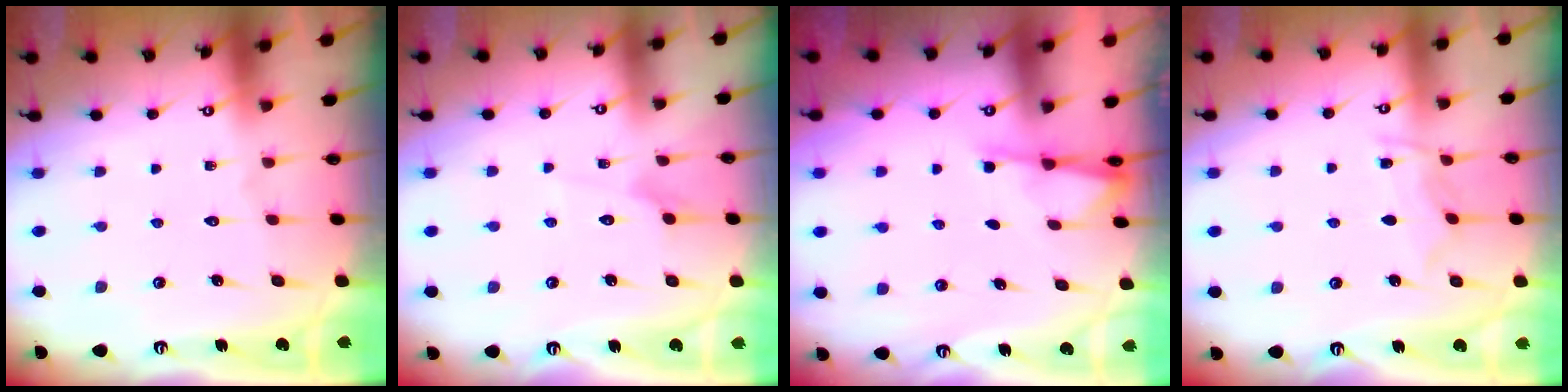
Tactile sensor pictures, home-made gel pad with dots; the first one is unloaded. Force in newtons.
{"total": 2.7, "press": 2.7, "slide": 0.3}
{"total": 1.8, "press": 1.7, "slide": 0.4}
{"total": 5.8, "press": 5.7, "slide": 0.7}